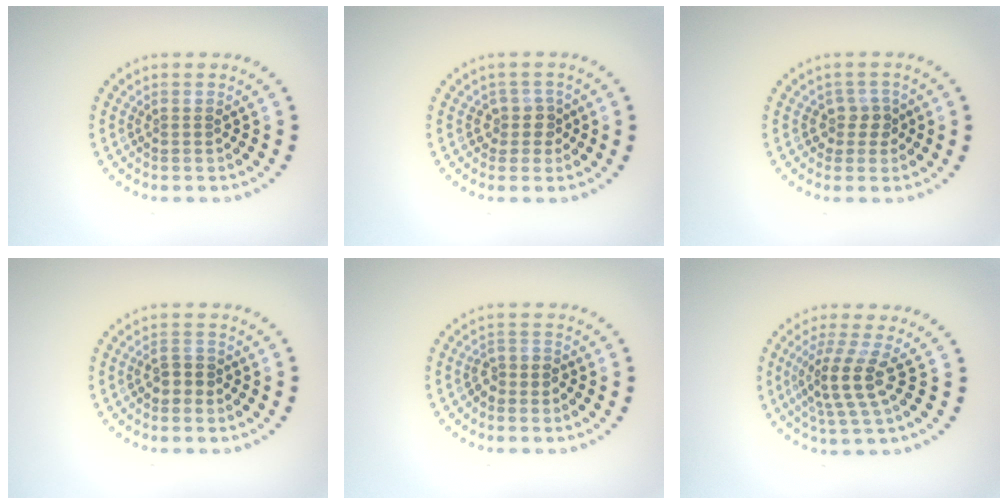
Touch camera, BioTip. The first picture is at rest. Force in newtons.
{"total": 1.8, "press": 1.4, "slide": 1.2}
{"total": 1.9, "press": 1.5, "slide": 1.1}
{"total": 1.8, "press": 1.7, "slide": 0.5}
{"total": 1.7, "press": 1.3, "slide": 1.1}
{"total": 3.8, "press": 2.8, "slide": 2.5}